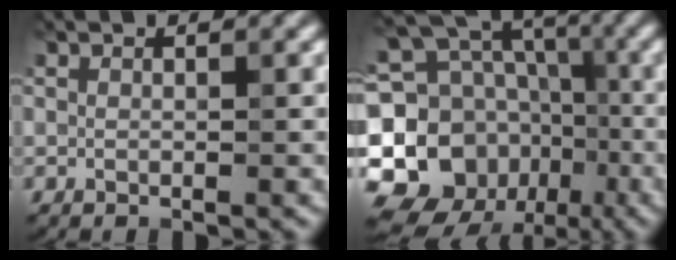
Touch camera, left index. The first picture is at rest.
{"total": 15.9, "force": [-4.5, 13.4, 7.2], "torque": [-0.161, 0.009, -0.086]}